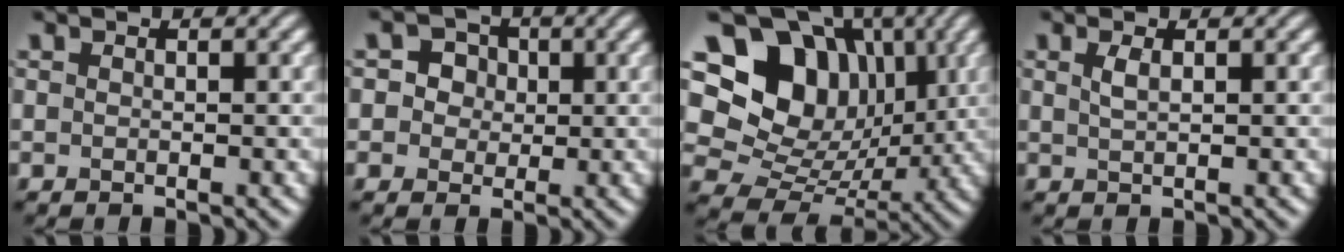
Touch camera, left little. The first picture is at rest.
{"total": 3.7, "force": [1.2, 3.2, 1.4], "torque": [-0.015, 0.010, 0.008]}
{"total": 15.6, "force": [5.6, 11.9, 8.4], "torque": [-0.167, 0.057, 0.091]}
{"total": 1.2, "force": [0.5, 0.4, 1.0], "torque": [-0.023, 0.002, 0.011]}